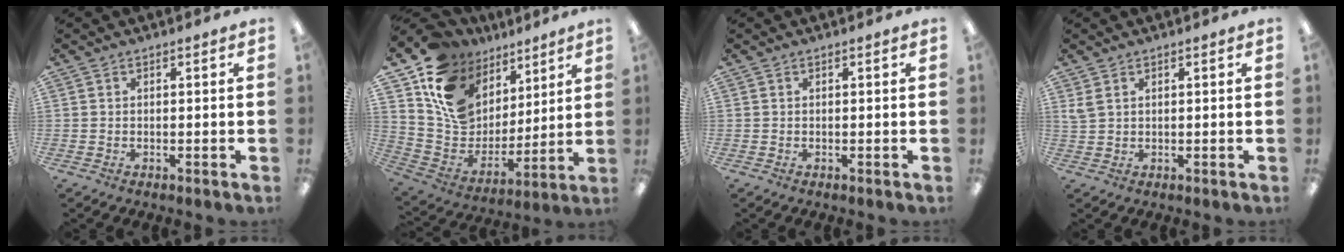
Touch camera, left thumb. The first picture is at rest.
{"total": 16.1, "force": [9.6, 11.3, 6.4], "torque": [-0.139, -0.051, 0.185]}
{"total": 0.0}
{"total": 2.0, "force": [1.2, 0.9, 1.2], "torque": [-0.029, 0.002, 0.023]}